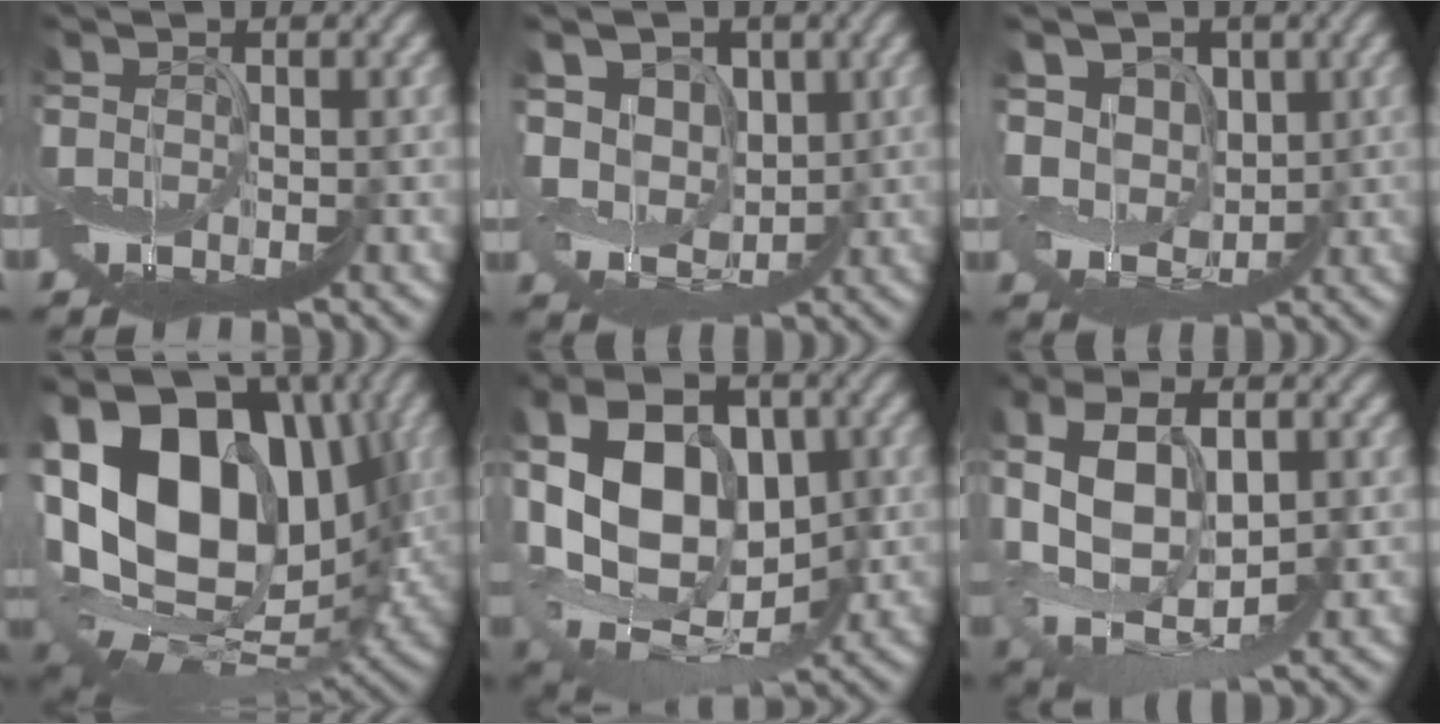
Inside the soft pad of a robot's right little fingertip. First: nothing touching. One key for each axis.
{"total": 6.4, "fx": 3.1, "fy": 5.0, "fz": 2.5, "tx": -0.056, "ty": 0.025, "tz": 0.027}
{"total": 5.8, "fx": 2.9, "fy": 4.6, "fz": 2.0, "tx": -0.043, "ty": 0.023, "tz": 0.019}
{"total": 13.3, "fx": 4.1, "fy": 8.8, "fz": 9.0, "tx": -0.195, "ty": 0.033, "tz": 0.071}
{"total": 11.2, "fx": 2.0, "fy": 7.9, "fz": 7.8, "tx": -0.165, "ty": 0.022, "tz": 0.046}
{"total": 8.0, "fx": 1.7, "fy": 4.7, "fz": 6.3, "tx": -0.158, "ty": 0.012, "tz": 0.031}